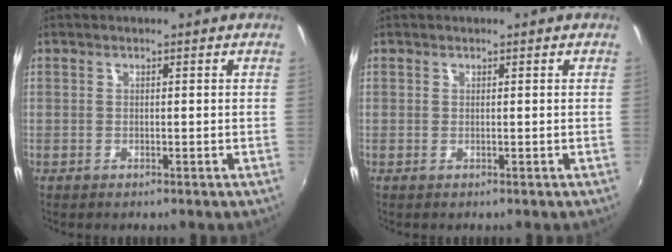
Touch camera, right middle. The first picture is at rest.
{"total": 0.0}